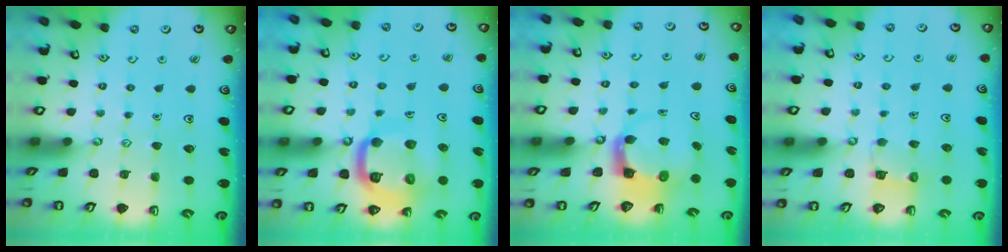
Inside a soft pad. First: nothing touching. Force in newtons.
{"total": 17.4, "press": 17.3, "slide": 1.7}
{"total": 3.6, "press": 3.6, "slide": 0.5}
{"total": 4.5, "press": 4.5, "slide": 0.4}